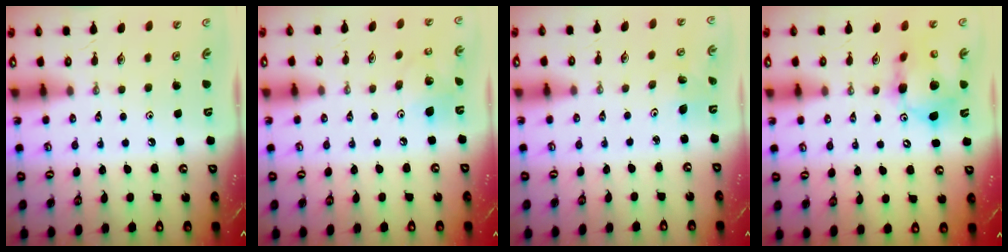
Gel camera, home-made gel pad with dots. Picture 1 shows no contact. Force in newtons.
{"total": 9.5, "press": 9.5, "slide": 0.7}
{"total": 1.9, "press": 1.9, "slide": 0.1}
{"total": 13.7, "press": 13.4, "slide": 2.6}